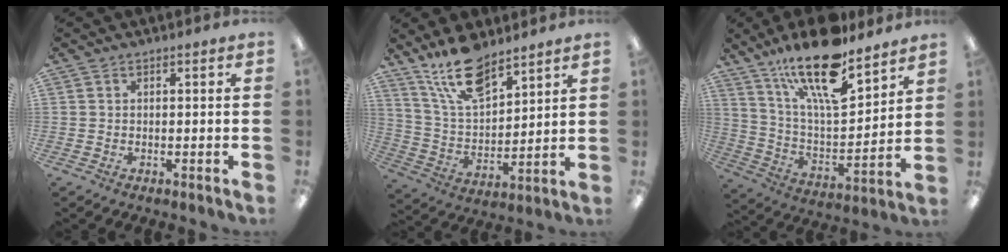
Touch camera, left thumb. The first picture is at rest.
{"total": 15.1, "force": [11.4, 6.2, 7.7], "torque": [-0.153, -0.056, 0.208]}
{"total": 21.7, "force": [15.3, 7.0, 13.6], "torque": [-0.225, -0.097, 0.259]}